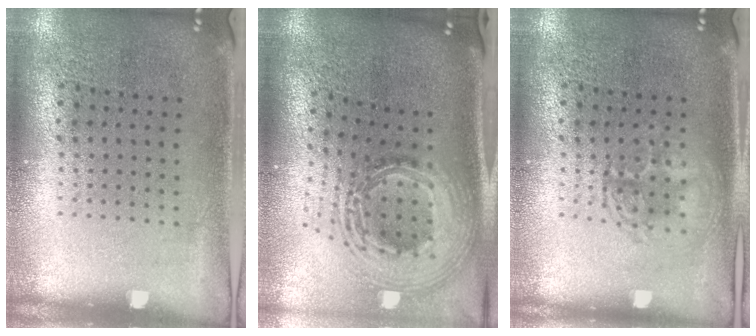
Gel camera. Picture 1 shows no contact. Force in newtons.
{"total": 3.0, "press": 2.0, "slide": 2.2}
{"total": 1.3, "press": 1.3, "slide": 0.2}